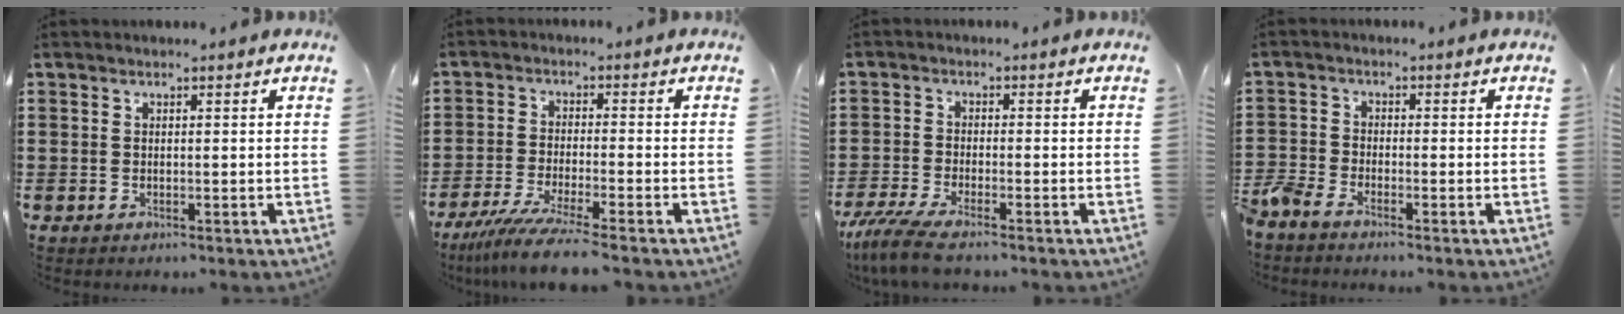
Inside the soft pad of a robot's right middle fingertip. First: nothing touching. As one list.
[{"total": 6.1, "force": [-5.2, -0.4, 3.3], "torque": [-0.072, -0.021, -0.099]}, {"total": 4.9, "force": [-4.2, 0.4, 2.6], "torque": [-0.079, -0.020, -0.088]}, {"total": 2.8, "force": [-2.6, 0.7, 0.7], "torque": [-0.044, -0.007, -0.062]}]